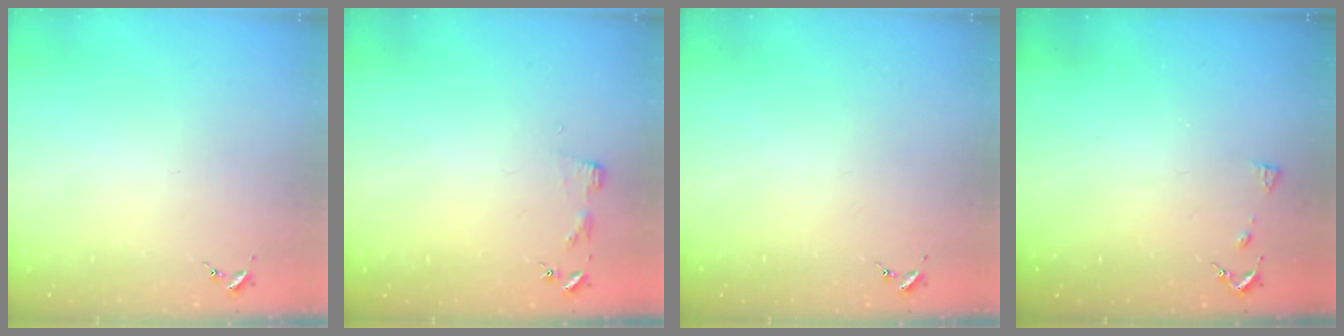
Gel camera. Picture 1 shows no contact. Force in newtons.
{"total": 2.9, "press": 2.9, "slide": 0.3}
{"total": 0.0}
{"total": 5.4, "press": 5.4, "slide": 0.8}